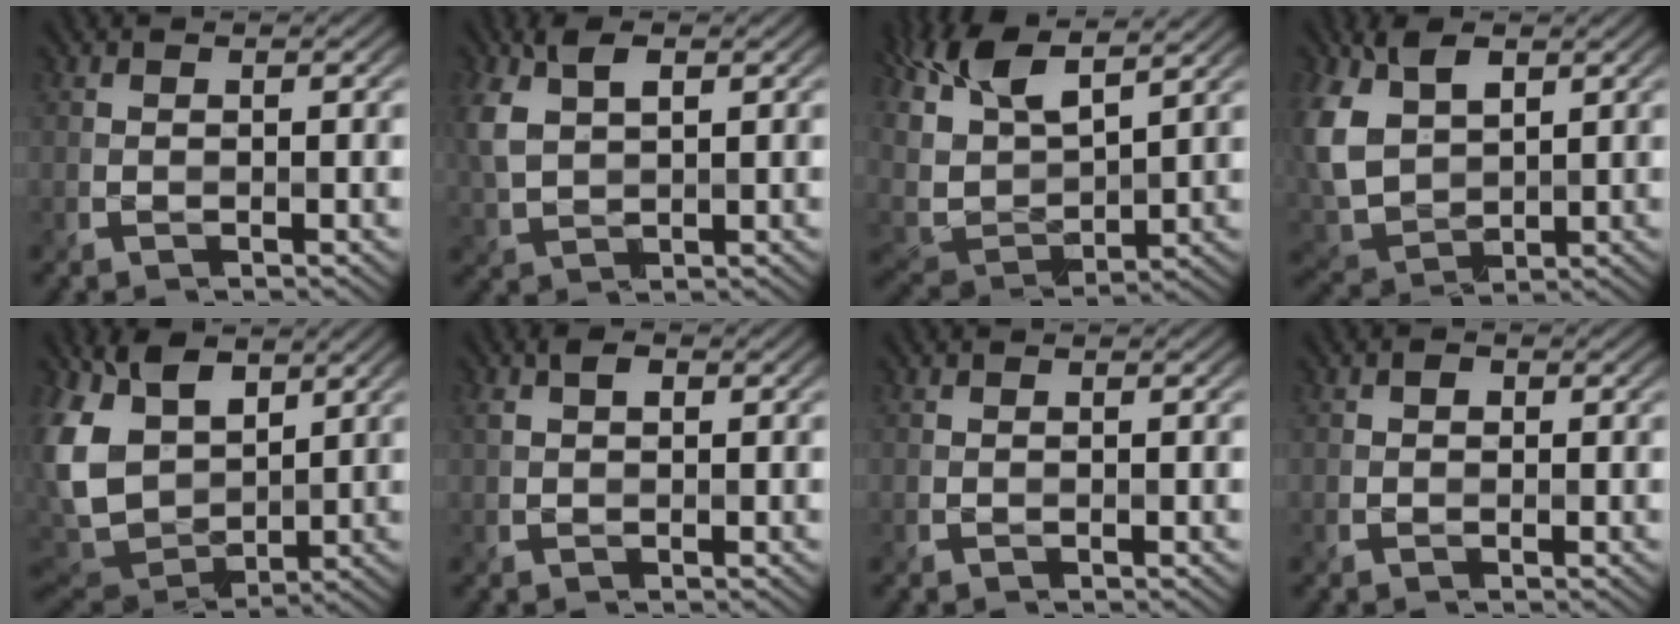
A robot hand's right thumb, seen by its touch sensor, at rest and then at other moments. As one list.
[{"total": 6.5, "force": [2.1, 3.8, 4.8], "torque": [-0.120, 0.006, 0.039]}, {"total": 11.9, "force": [6.7, 4.8, 8.6], "torque": [-0.221, 0.030, 0.120]}, {"total": 10.1, "force": [3.3, 6.6, 6.8], "torque": [-0.185, -0.002, 0.069]}, {"total": 13.5, "force": [3.8, 9.5, 8.8], "torque": [-0.246, -0.003, 0.075]}, {"total": 2.5, "force": [0.9, 1.5, 1.8], "torque": [-0.034, 0.005, 0.012]}, {"total": 0.0}, {"total": 1.0, "force": [0.1, 0.9, 0.5], "torque": [-0.008, -0.001, -0.003]}]